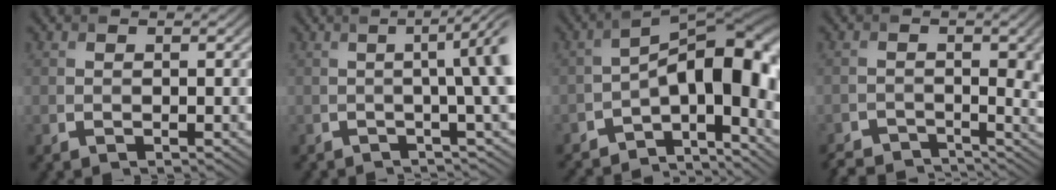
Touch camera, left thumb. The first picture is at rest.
{"total": 6.9, "force": [-0.4, 1.1, 6.8], "torque": [-0.079, 0.001, -0.002]}
{"total": 11.8, "force": [-5.0, 4.3, 9.7], "torque": [-0.150, -0.003, -0.085]}
{"total": 4.6, "force": [-3.4, 1.3, 2.8], "torque": [-0.044, -0.005, -0.057]}